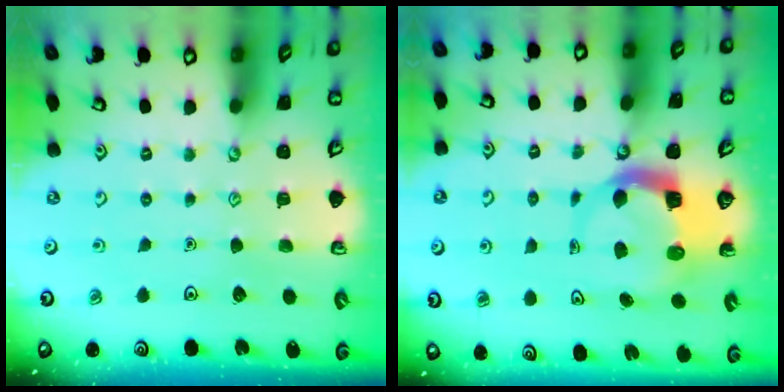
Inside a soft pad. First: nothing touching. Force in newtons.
{"total": 5.0, "press": 4.9, "slide": 0.8}